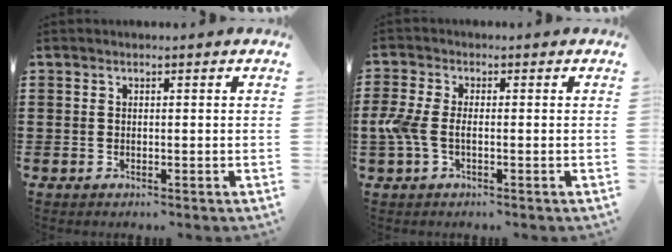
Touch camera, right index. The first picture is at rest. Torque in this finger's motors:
{"motor_torque": [1.74, -0.40, 0.54, 0.17]}